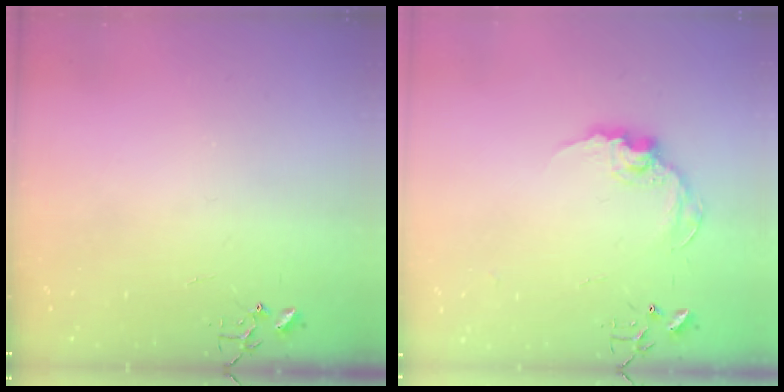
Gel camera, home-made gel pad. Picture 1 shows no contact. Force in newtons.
{"total": 10.7, "press": 10.7, "slide": 0.5}